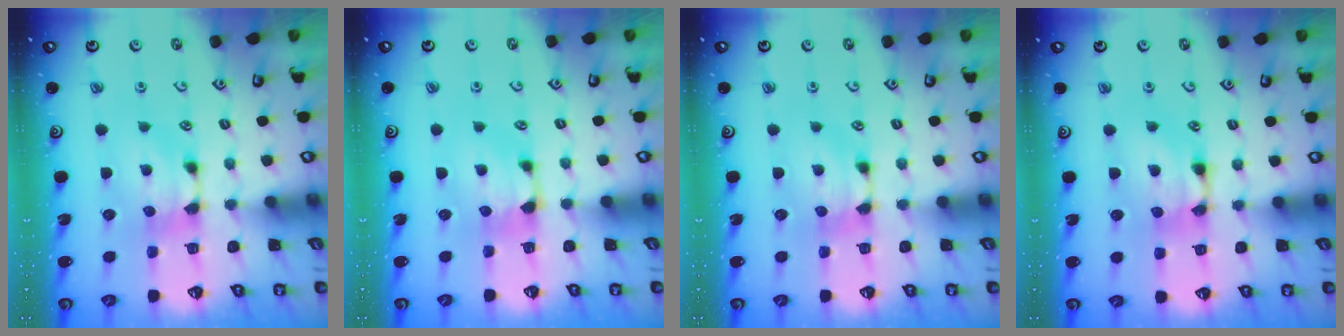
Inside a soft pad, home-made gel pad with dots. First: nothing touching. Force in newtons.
{"total": 0.9, "press": 0.7, "slide": 0.6}
{"total": 0.0}
{"total": 2.2, "press": 2.2, "slide": 0.1}